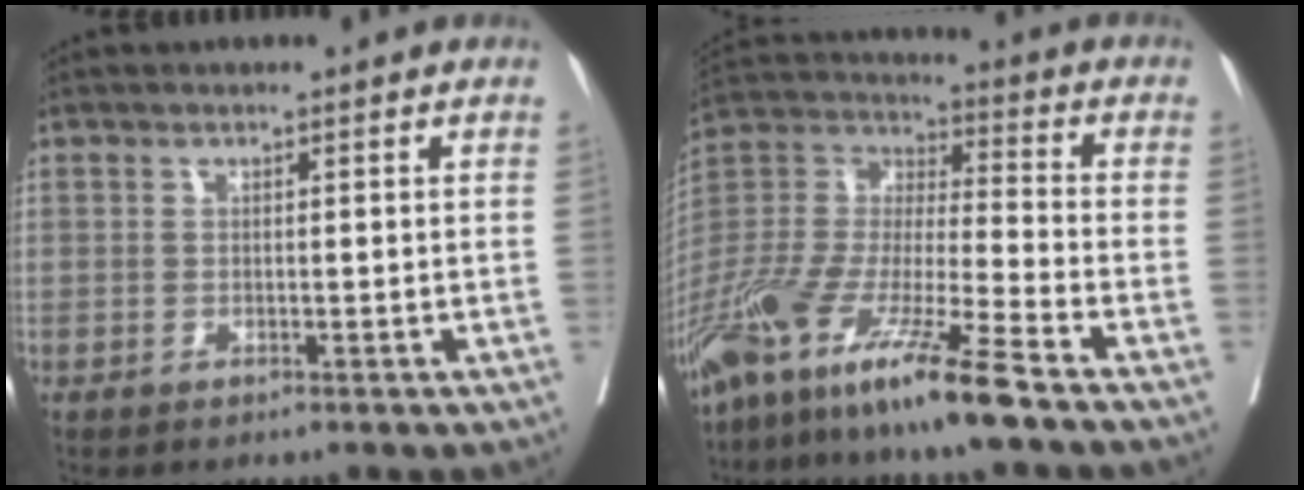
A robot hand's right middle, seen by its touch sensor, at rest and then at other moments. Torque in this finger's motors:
{"motor_torque": [1.18, -0.96, 0.94, 0.21]}